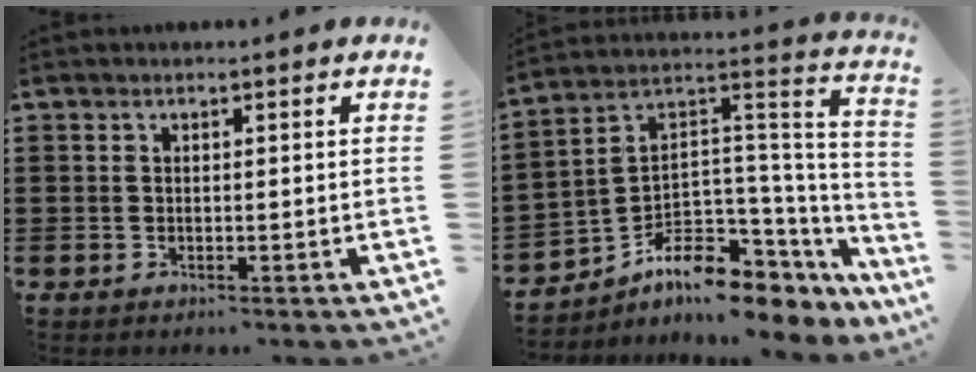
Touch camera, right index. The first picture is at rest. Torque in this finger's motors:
{"motor_torque": [0.85, 0.83, 0.06, -0.16]}